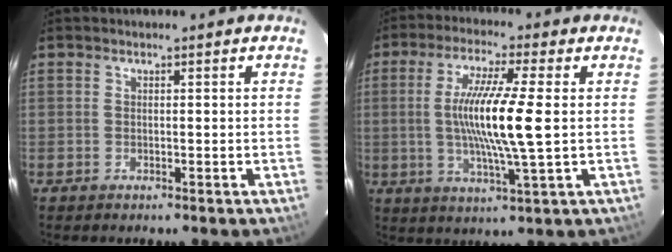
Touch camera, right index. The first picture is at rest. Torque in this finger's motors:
{"motor_torque": [1.04, -0.03, 0.75, 0.21]}